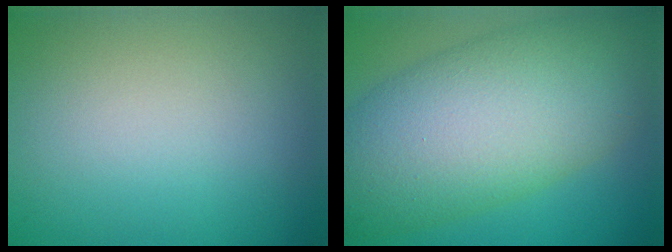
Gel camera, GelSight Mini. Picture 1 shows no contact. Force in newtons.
{"total": 12.3, "press": 12.3, "slide": 0.4}